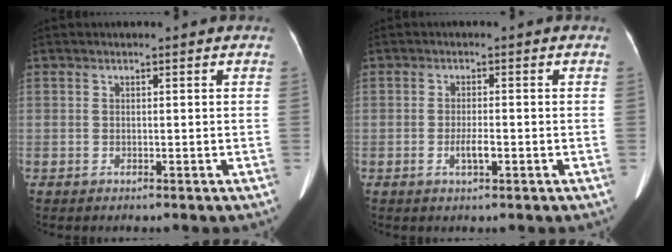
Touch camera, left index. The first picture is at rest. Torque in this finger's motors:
{"motor_torque": [0.42, 0.20, 0.20, 0.09]}